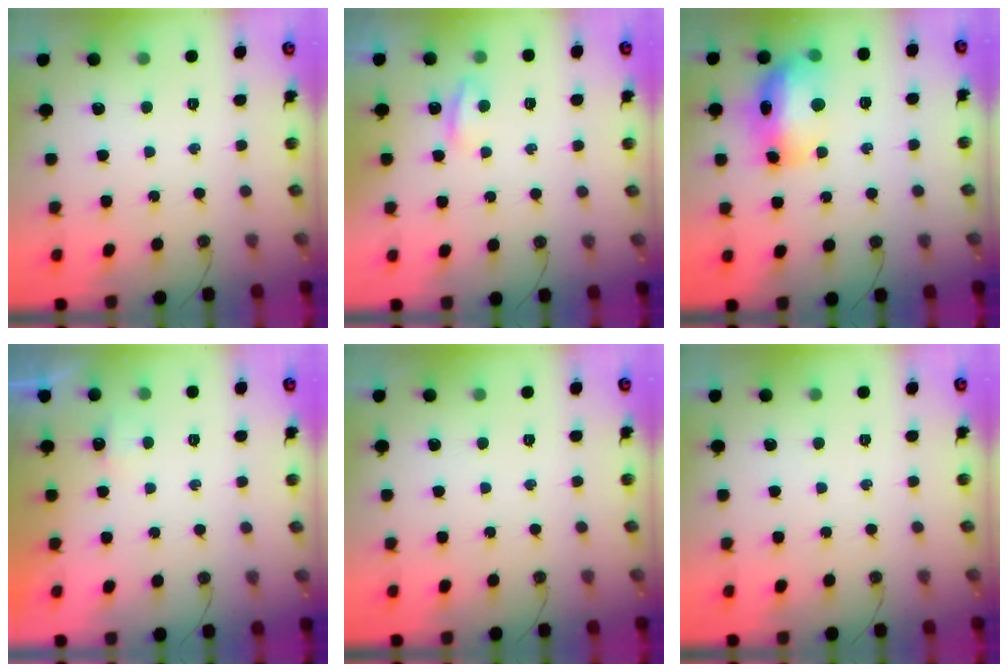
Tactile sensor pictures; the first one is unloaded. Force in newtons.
{"total": 4.5, "press": 4.4, "slide": 0.8}
{"total": 15.0, "press": 14.9, "slide": 1.3}
{"total": 2.8, "press": 2.8, "slide": 0.4}
{"total": 0.0}
{"total": 0.0}